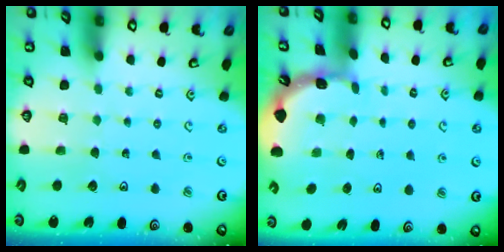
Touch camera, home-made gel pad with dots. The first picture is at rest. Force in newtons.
{"total": 1.8, "press": 1.8, "slide": 0.1}